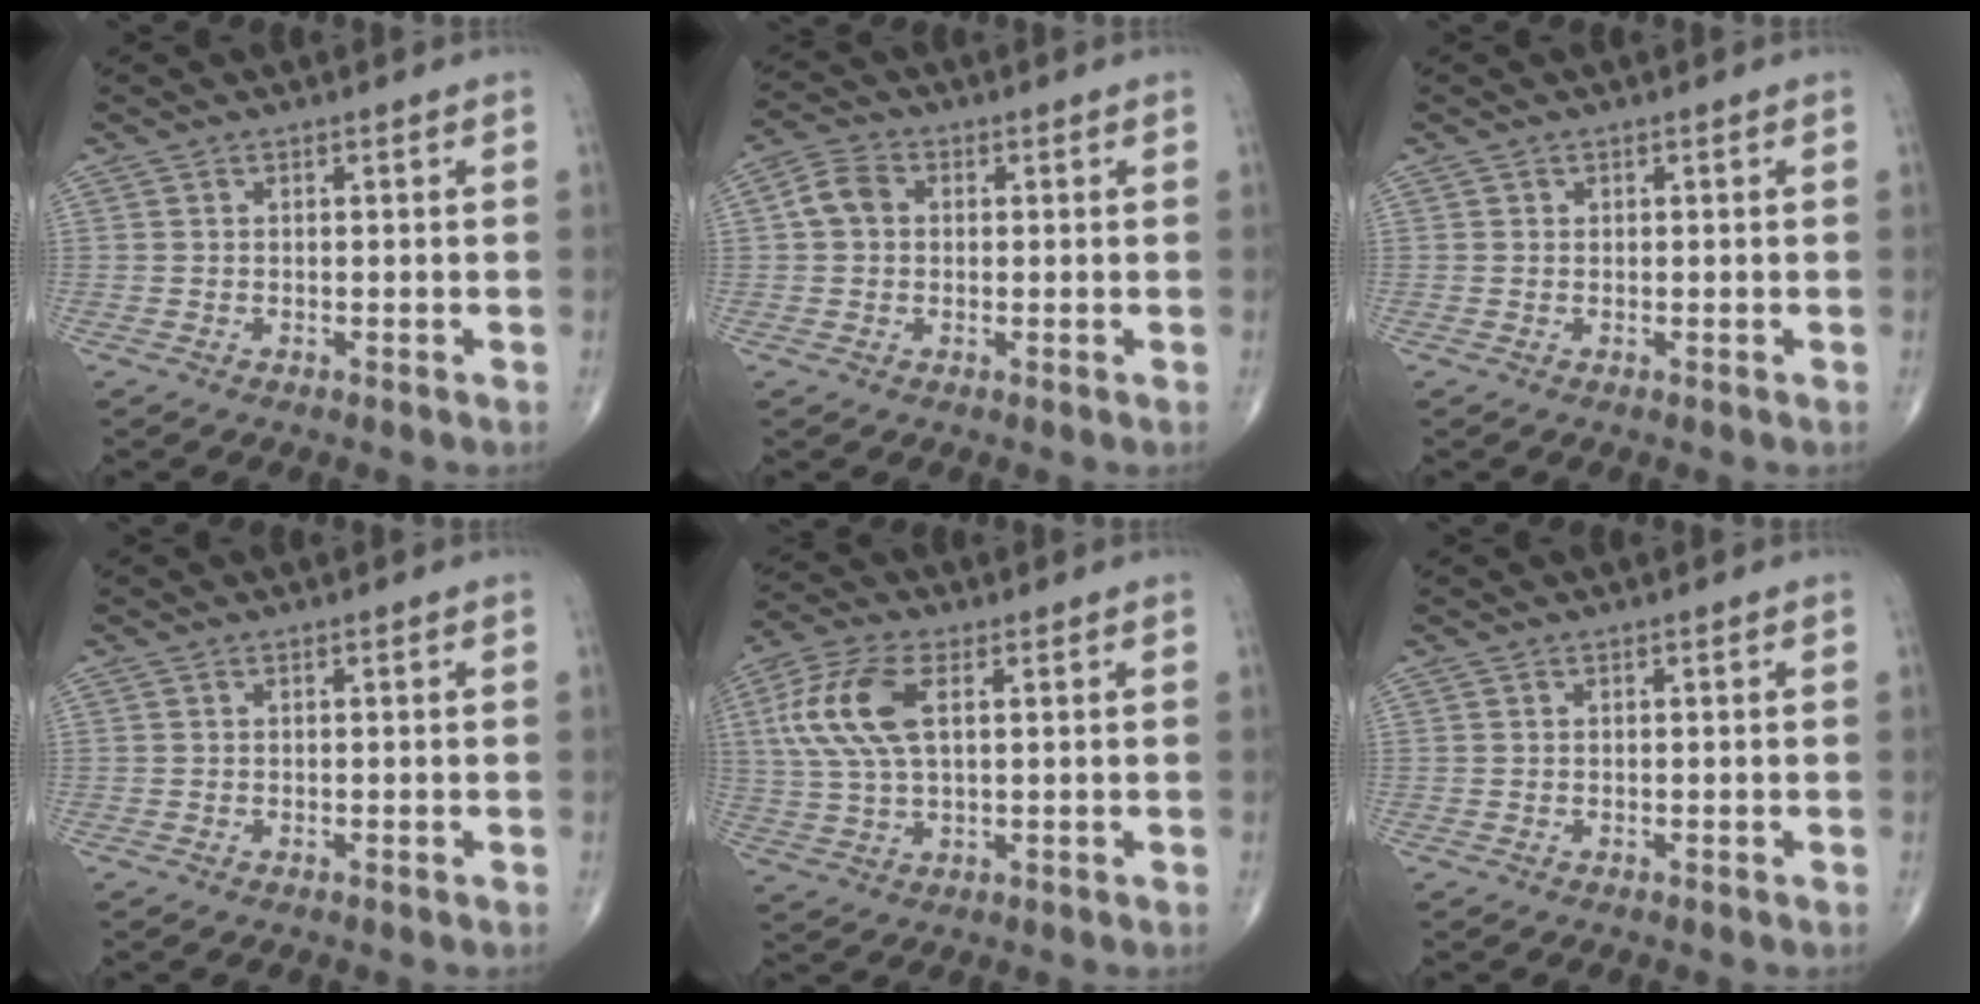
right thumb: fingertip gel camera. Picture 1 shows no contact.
{"total": 4.8, "force": [0.5, 3.8, 2.8], "torque": [-0.052, 0.014, 0.002]}
{"total": 0.0}
{"total": 0.0}
{"total": 12.0, "force": [3.0, 5.8, 10.0], "torque": [-0.233, 0.009, 0.059]}
{"total": 0.0}